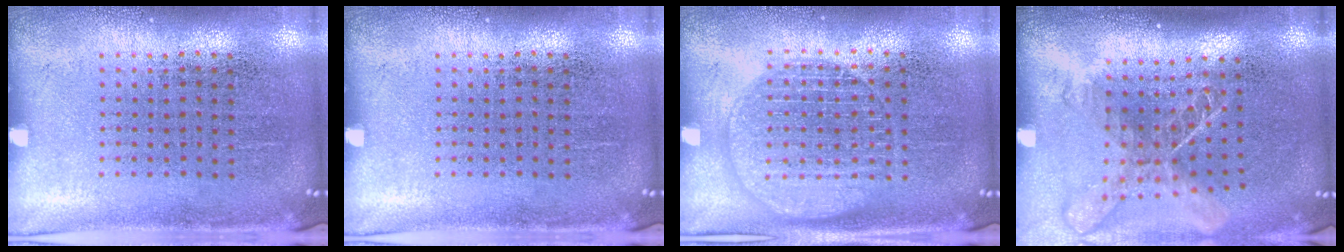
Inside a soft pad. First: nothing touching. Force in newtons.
{"total": 0.0}
{"total": 1.6, "press": 1.6, "slide": 0.1}
{"total": 1.8, "press": 1.4, "slide": 1.2}